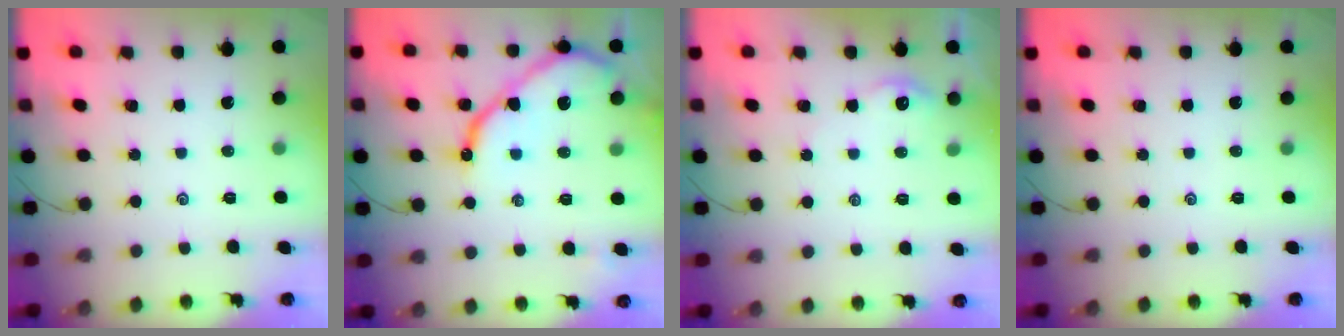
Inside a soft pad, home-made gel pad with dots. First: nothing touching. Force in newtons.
{"total": 10.9, "press": 10.9, "slide": 0.9}
{"total": 3.2, "press": 3.2, "slide": 0.3}
{"total": 0.0}